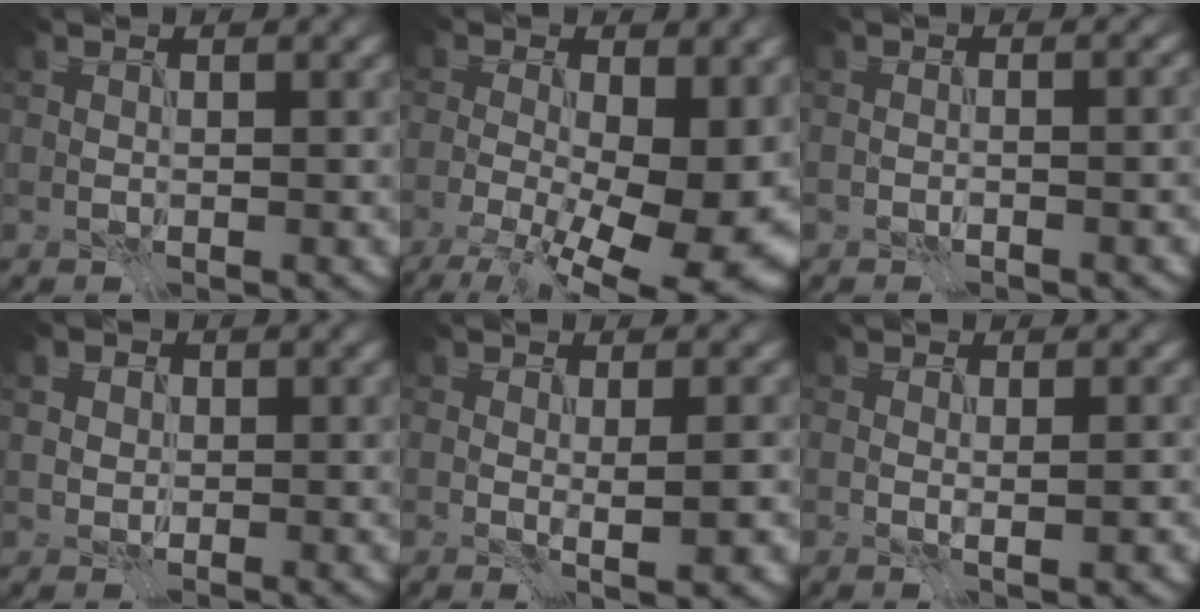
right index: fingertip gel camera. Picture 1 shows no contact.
{"total": 13.6, "force": [-2.4, 6.2, 11.9], "torque": [-0.160, -0.024, -0.013]}
{"total": 2.7, "force": [-0.2, 1.1, 2.4], "torque": [-0.004, 0.016, -0.016]}
{"total": 1.3, "force": [0.3, 1.2, 0.4], "torque": [-0.002, -0.004, 0.008]}
{"total": 1.9, "force": [-0.2, 0.3, 1.9], "torque": [-0.027, -0.007, -0.002]}
{"total": 0.7, "force": [-0.1, 0.1, 0.7], "torque": [-0.008, -0.003, -0.001]}